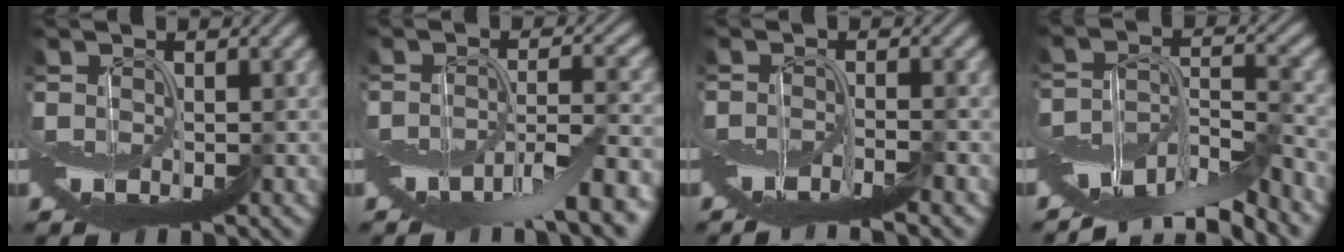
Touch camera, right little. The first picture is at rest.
{"total": 7.1, "force": [-3.7, 2.3, 5.6], "torque": [-0.090, -0.007, -0.063]}
{"total": 4.3, "force": [-3.2, 0.5, 2.9], "torque": [-0.043, -0.005, -0.061]}
{"total": 10.3, "force": [-8.0, 3.2, 5.6], "torque": [-0.097, -0.001, -0.132]}